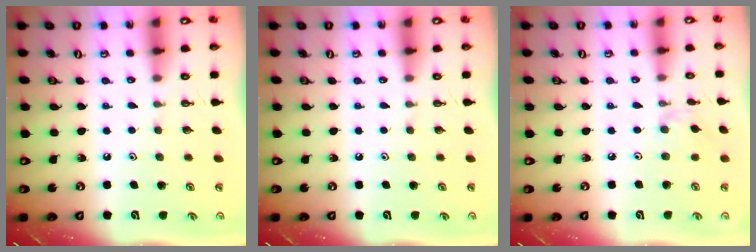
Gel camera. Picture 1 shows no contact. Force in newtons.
{"total": 0.0}
{"total": 1.3, "press": 1.2, "slide": 0.4}